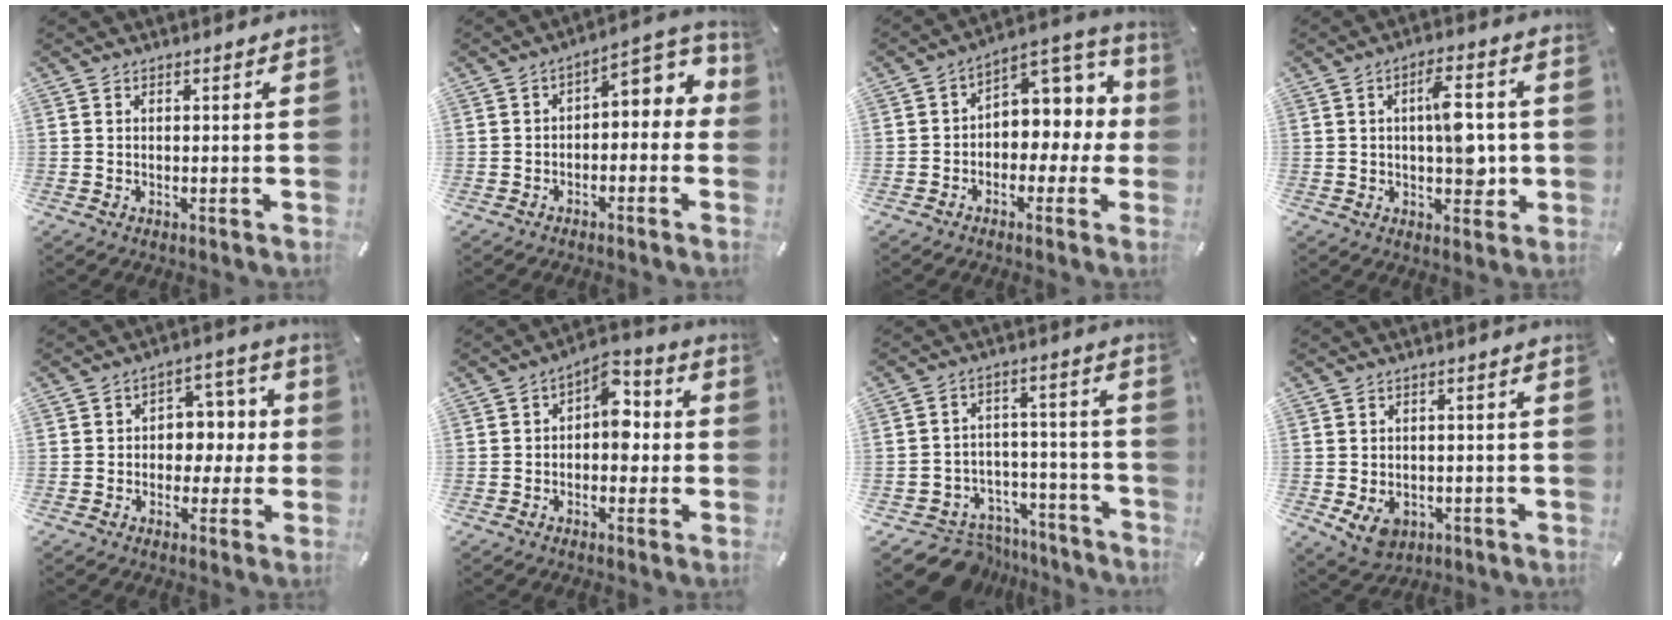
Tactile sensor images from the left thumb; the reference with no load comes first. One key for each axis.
{"total": 6.3, "fx": 0.1, "fy": 3.8, "fz": 5.0, "tx": -0.054, "ty": -0.017, "tz": -0.010}
{"total": 8.4, "fx": 1.2, "fy": 6.9, "fz": 4.7, "tx": -0.055, "ty": -0.010, "tz": 0.022}
{"total": 10.2, "fx": 0.4, "fy": 5.3, "fz": 8.7, "tx": -0.112, "ty": -0.003, "tz": 0.001}
{"total": 7.3, "fx": -0.8, "fy": 6.3, "fz": 3.6, "tx": -0.038, "ty": 0.009, "tz": -0.020}
{"total": 8.8, "fx": 1.1, "fy": 5.8, "fz": 6.5, "tx": -0.083, "ty": -0.003, "tz": 0.014}
{"total": 8.5, "fx": -5.5, "fy": 6.3, "fz": 1.5, "tx": -0.016, "ty": 0.032, "tz": -0.087}
{"total": 6.0, "fx": -1.9, "fy": 4.6, "fz": 3.3, "tx": -0.061, "ty": 0.000, "tz": -0.038}